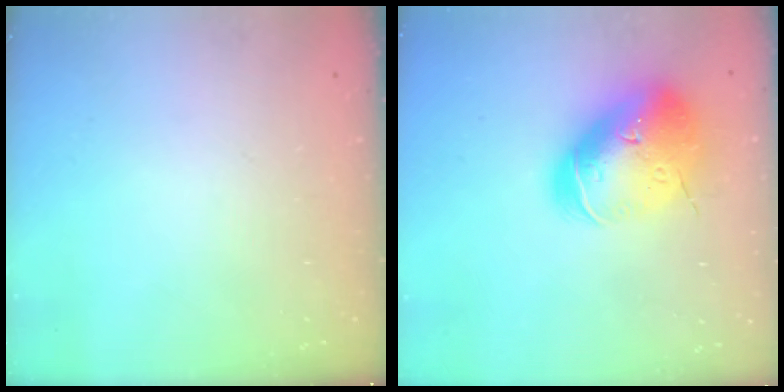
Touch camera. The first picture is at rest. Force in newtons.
{"total": 24.1, "press": 23.8, "slide": 3.6}